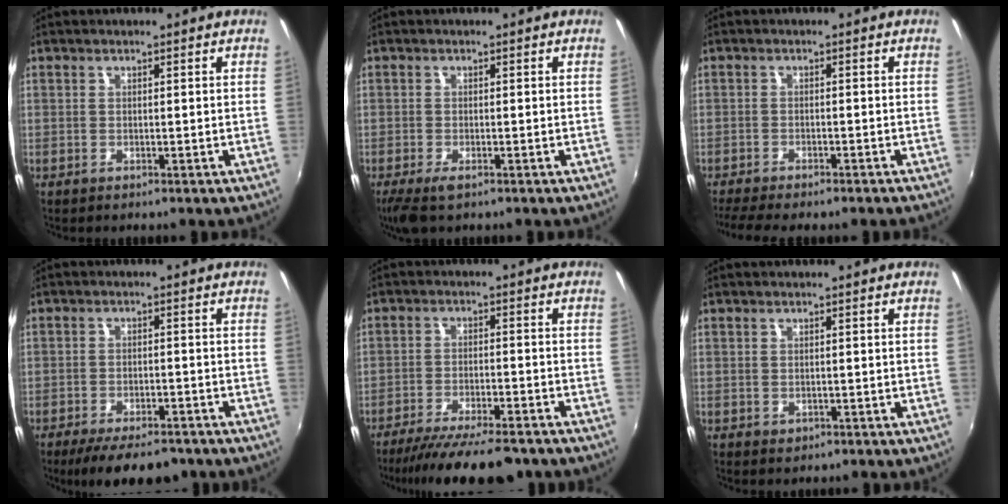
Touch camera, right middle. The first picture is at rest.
{"total": 4.5, "force": [-2.9, 1.3, 3.1], "torque": [-0.068, -0.021, -0.050]}
{"total": 7.2, "force": [-6.2, 0.7, 3.6], "torque": [-0.088, -0.023, -0.098]}
{"total": 10.7, "force": [-8.3, 3.6, 5.6], "torque": [-0.118, -0.018, -0.126]}
{"total": 14.6, "force": [-12.1, 2.8, 7.6], "torque": [-0.153, -0.031, -0.183]}
{"total": 0.6, "force": [-0.1, 0.5, 0.3], "torque": [-0.003, -0.001, 0.000]}